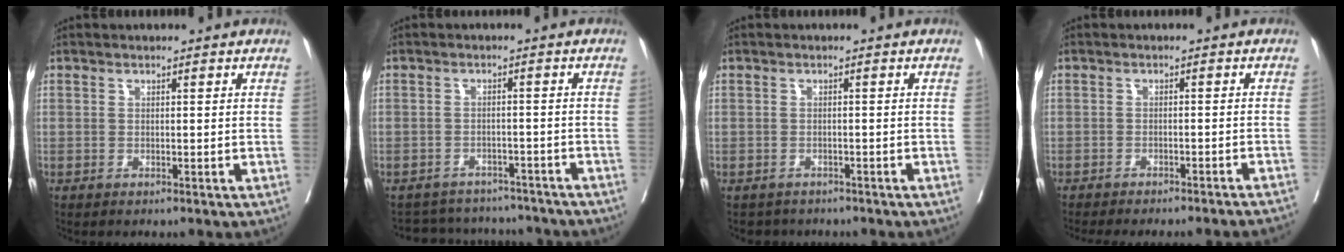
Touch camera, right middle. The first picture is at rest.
{"total": 11.5, "force": [-10.6, 4.1, 1.8], "torque": [-0.030, 0.015, -0.123]}
{"total": 3.2, "force": [-2.8, 1.5, 0.0], "torque": [-0.004, -0.001, -0.040]}
{"total": 15.2, "force": [-14.1, 0.8, 5.6], "torque": [-0.075, -0.022, -0.170]}